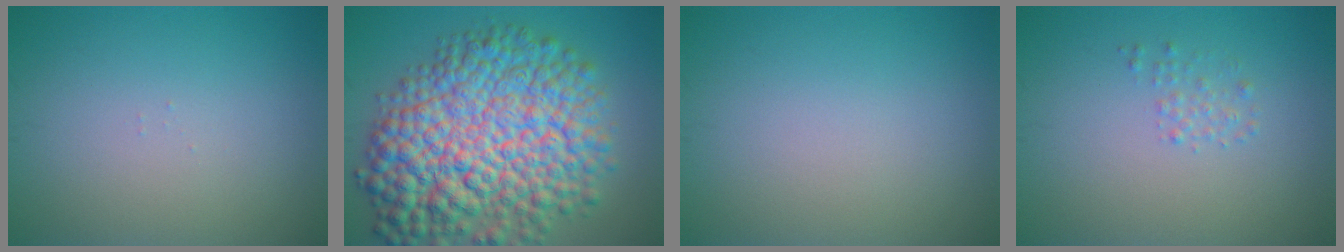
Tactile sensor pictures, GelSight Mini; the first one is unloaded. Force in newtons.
{"total": 14.0, "press": 14.0, "slide": 0.3}
{"total": 0.0}
{"total": 1.0, "press": 1.0, "slide": 0.0}